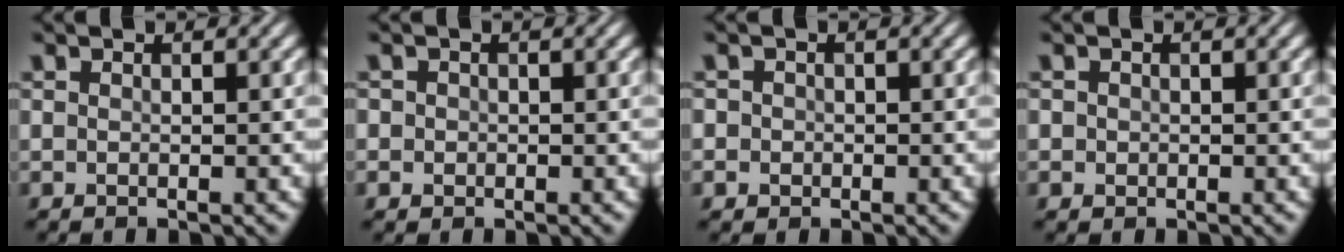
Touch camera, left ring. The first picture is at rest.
{"total": 1.1, "force": [0.0, 1.1, 0.2], "torque": [0.006, -0.002, -0.002]}
{"total": 1.5, "force": [-0.1, 1.5, 0.3], "torque": [0.011, 0.002, -0.007]}
{"total": 0.8, "force": [0.0, 0.8, 0.1], "torque": [0.002, -0.002, -0.003]}